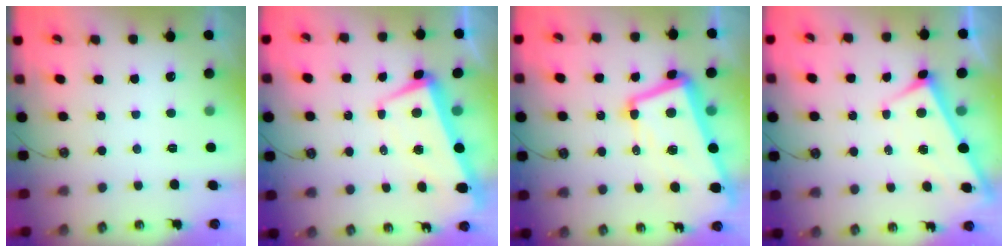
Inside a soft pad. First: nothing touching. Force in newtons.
{"total": 3.4, "press": 2.7, "slide": 2.1}
{"total": 12.6, "press": 12.4, "slide": 2.4}
{"total": 3.1, "press": 3.1, "slide": 0.1}